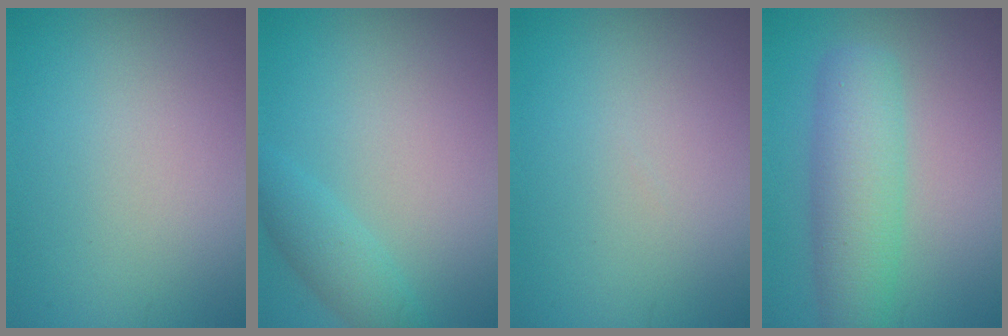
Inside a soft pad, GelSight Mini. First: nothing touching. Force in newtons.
{"total": 2.4, "press": 2.4, "slide": 0.1}
{"total": 0.0}
{"total": 5.6, "press": 5.6, "slide": 0.1}